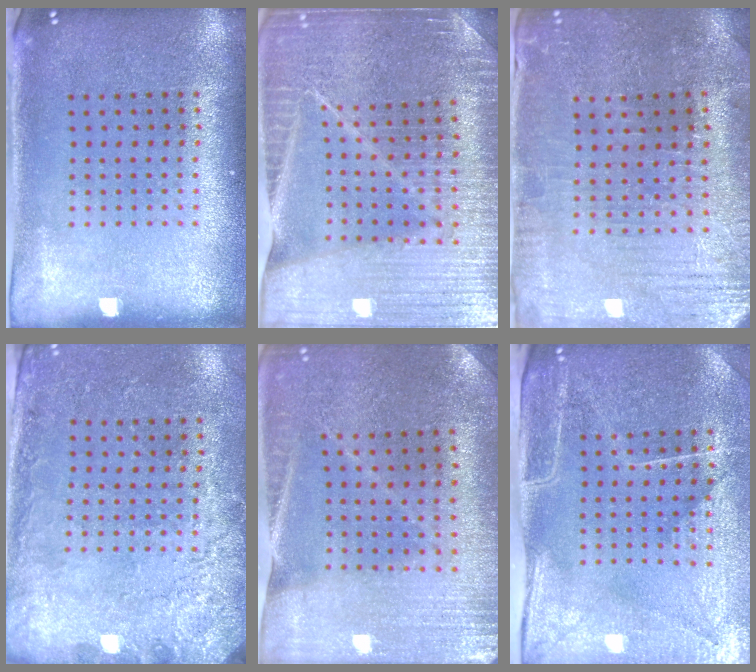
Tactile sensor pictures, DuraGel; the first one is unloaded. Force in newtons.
{"total": 4.0, "press": 3.8, "slide": 1.2}
{"total": 0.9, "press": 0.8, "slide": 0.4}
{"total": 2.6, "press": 2.1, "slide": 1.5}
{"total": 0.8, "press": 0.8, "slide": 0.1}
{"total": 4.4, "press": 3.8, "slide": 2.2}